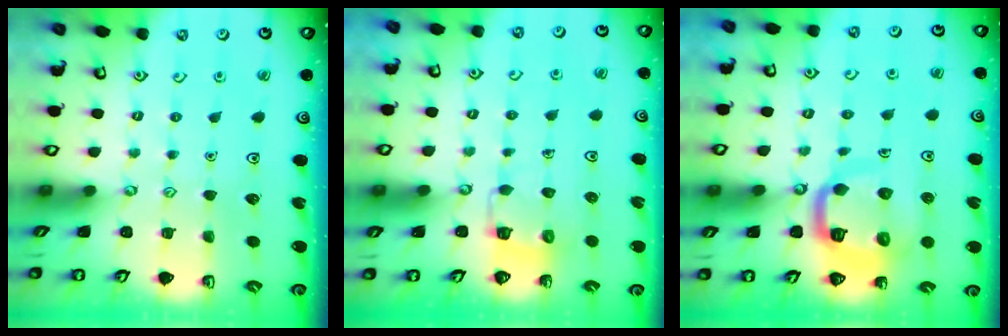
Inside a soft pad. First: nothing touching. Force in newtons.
{"total": 5.2, "press": 5.2, "slide": 0.4}
{"total": 10.8, "press": 10.8, "slide": 1.1}